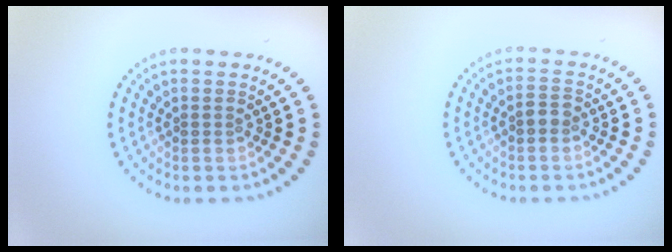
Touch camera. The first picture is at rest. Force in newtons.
{"total": 1.4, "press": 1.4, "slide": 0.2}